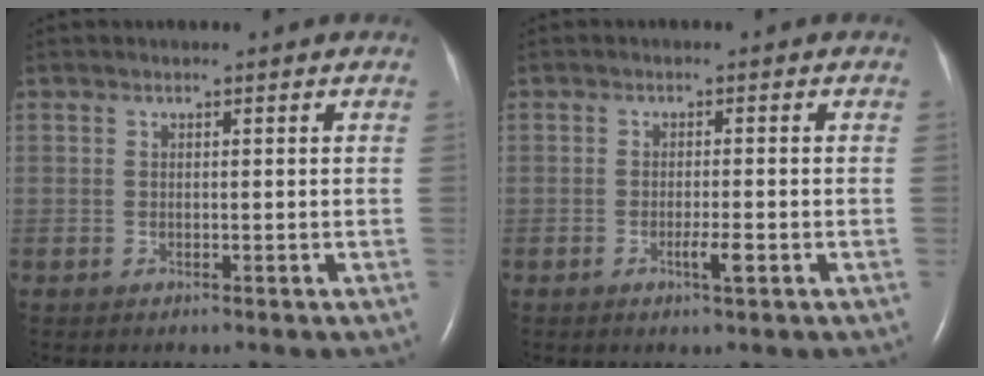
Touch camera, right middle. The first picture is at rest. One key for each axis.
{"total": 2.2, "fx": -0.9, "fy": 0.1, "fz": 2.0, "tx": -0.038, "ty": -0.003, "tz": -0.016}